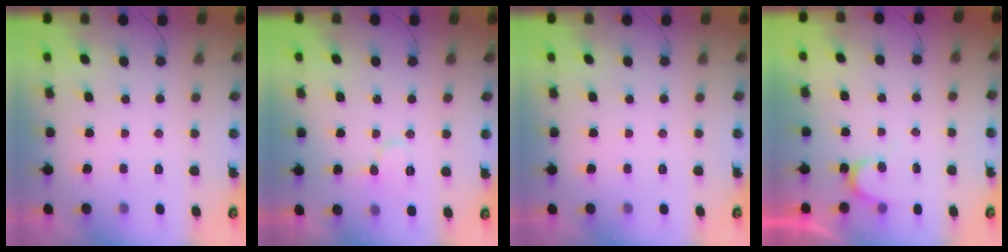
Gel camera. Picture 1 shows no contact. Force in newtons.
{"total": 7.8, "press": 7.8, "slide": 0.9}
{"total": 0.0}
{"total": 3.9, "press": 3.9, "slide": 0.4}